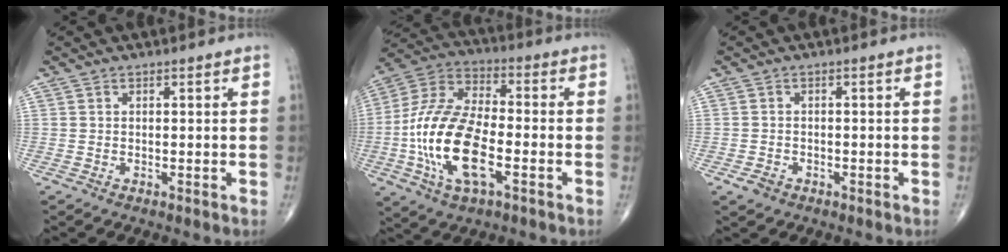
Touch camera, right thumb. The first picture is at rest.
{"total": 18.8, "force": [-4.6, 8.7, 16.0], "torque": [-0.327, 0.021, -0.087]}
{"total": 2.1, "force": [-1.1, 1.5, 0.9], "torque": [-0.015, 0.006, -0.016]}